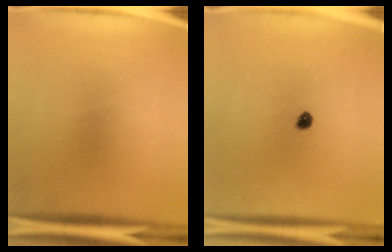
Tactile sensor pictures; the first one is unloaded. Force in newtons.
{"total": 1.9}